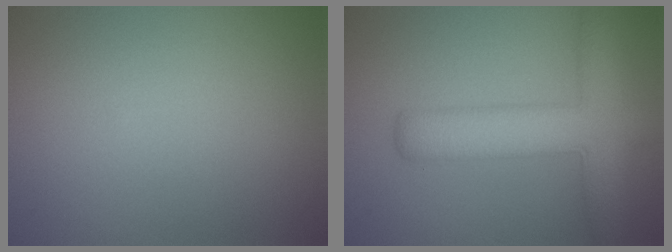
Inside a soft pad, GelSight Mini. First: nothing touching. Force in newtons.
{"total": 6.8, "press": 6.8, "slide": 0.4}